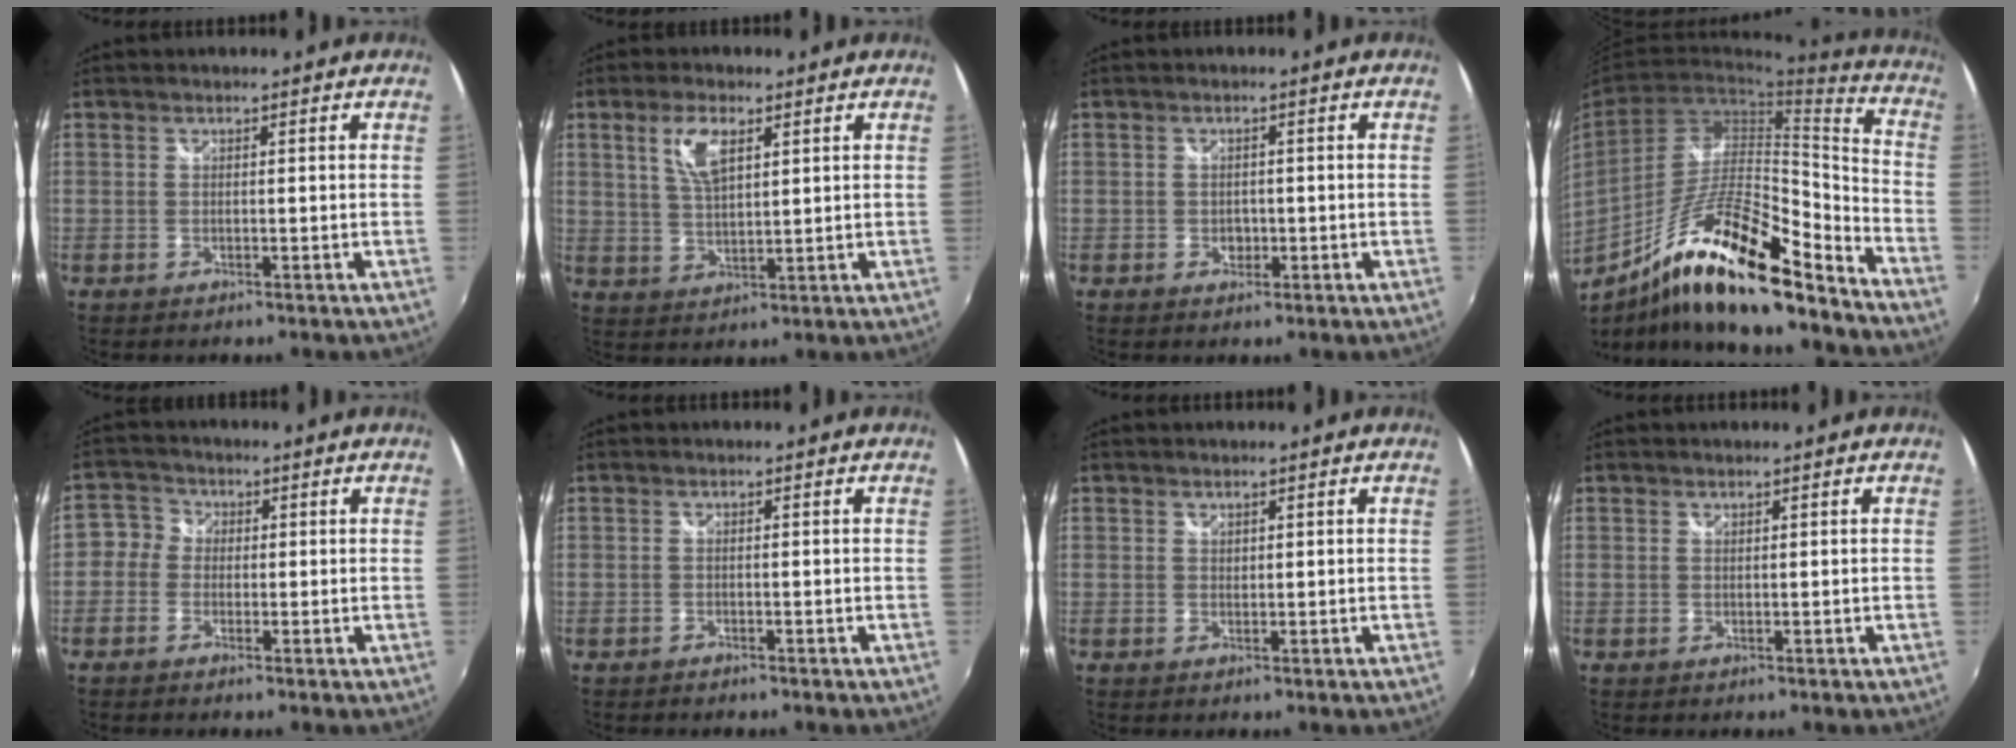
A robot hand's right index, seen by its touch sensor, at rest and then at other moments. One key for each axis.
{"total": 6.3, "fx": 2.9, "fy": 2.5, "fz": 5.1, "tx": -0.096, "ty": 0.004, "tz": 0.058}
{"total": 2.0, "fx": -0.6, "fy": 1.7, "fz": 0.8, "tx": -0.013, "ty": 0.000, "tz": -0.007}
{"total": 20.9, "fx": -13.8, "fy": 4.1, "fz": 15.2, "tx": -0.258, "ty": -0.010, "tz": -0.251}
{"total": 4.1, "fx": -1.3, "fy": 3.7, "fz": 0.9, "tx": -0.013, "ty": 0.009, "tz": -0.039}
{"total": 1.0, "fx": -0.8, "fy": 0.3, "fz": 0.3, "tx": -0.009, "ty": -0.005, "tz": -0.016}
{"total": 0.6, "fx": 0.5, "fy": 0.4, "fz": 0.0, "tx": 0.000, "ty": 0.000, "tz": 0.008}
{"total": 0.0}